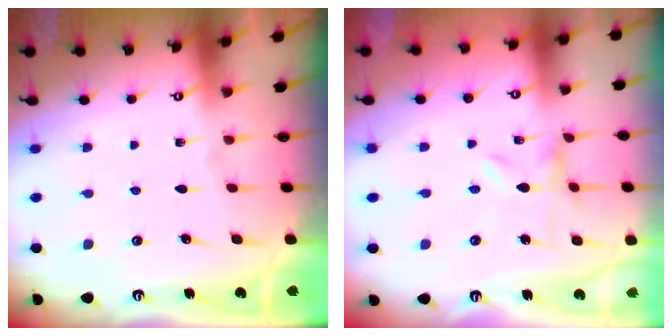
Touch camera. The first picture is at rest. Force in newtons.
{"total": 0.0}